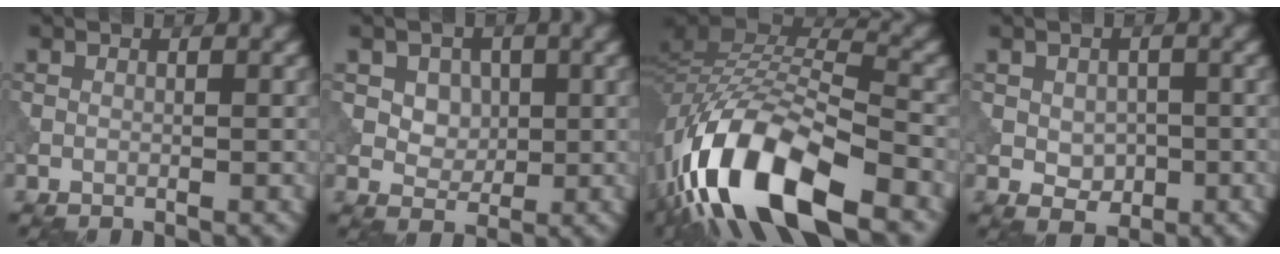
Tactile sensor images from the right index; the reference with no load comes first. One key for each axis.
{"total": 3.8, "fx": 1.2, "fy": 3.0, "fz": 2.1, "tx": -0.041, "ty": -0.005, "tz": 0.028}
{"total": 14.1, "fx": -7.9, "fy": 5.3, "fz": 10.4, "tx": -0.203, "ty": -0.001, "tz": -0.154}
{"total": 3.0, "fx": -0.3, "fy": 2.2, "fz": 1.9, "tx": -0.032, "ty": -0.007, "tz": -0.004}